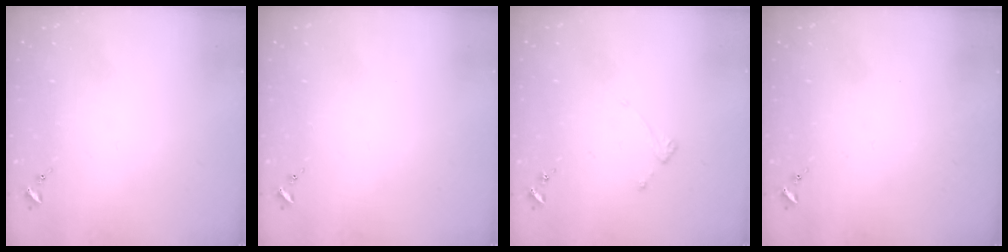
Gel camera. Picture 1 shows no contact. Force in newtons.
{"total": 0.0}
{"total": 3.5, "press": 3.5, "slide": 0.3}
{"total": 0.0}